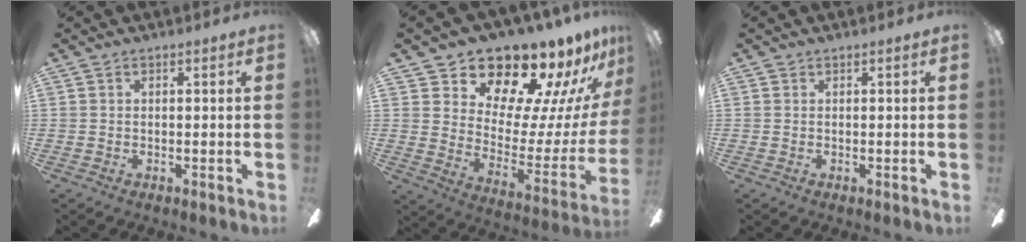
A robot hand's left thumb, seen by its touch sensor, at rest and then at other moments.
{"total": 17.6, "force": [15.5, 6.2, 5.5], "torque": [-0.079, -0.143, 0.267]}
{"total": 0.0}